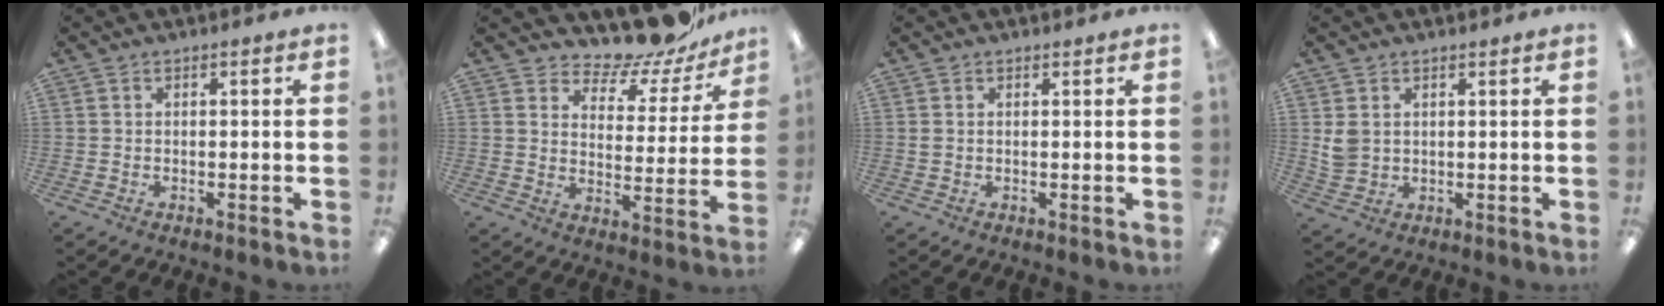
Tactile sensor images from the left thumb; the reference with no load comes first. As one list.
[{"total": 12.3, "force": [11.3, 3.7, 3.4], "torque": [-0.044, -0.103, 0.195]}, {"total": 0.7, "force": [0.4, 0.5, 0.3], "torque": [-0.008, 0.003, 0.007]}, {"total": 4.2, "force": [1.6, 3.5, 1.8], "torque": [-0.032, 0.003, 0.032]}]